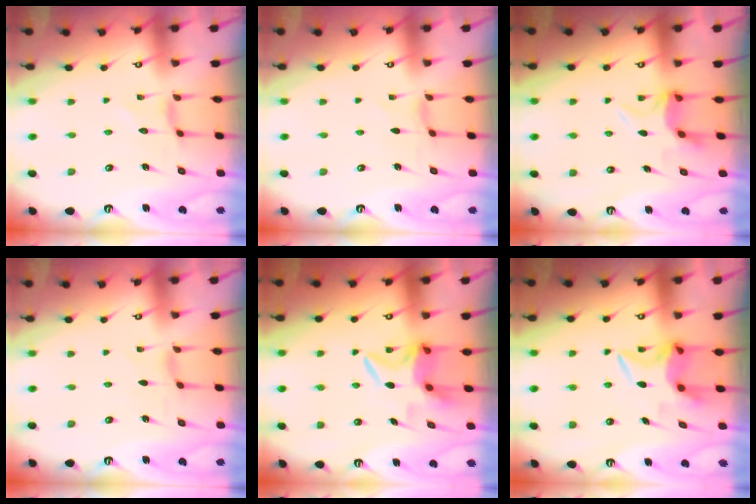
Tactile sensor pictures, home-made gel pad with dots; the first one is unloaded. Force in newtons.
{"total": 0.0}
{"total": 5.5, "press": 5.4, "slide": 1.2}
{"total": 0.6, "press": 0.6, "slide": 0.2}
{"total": 6.7, "press": 6.6, "slide": 1.1}
{"total": 6.6, "press": 6.6, "slide": 0.4}